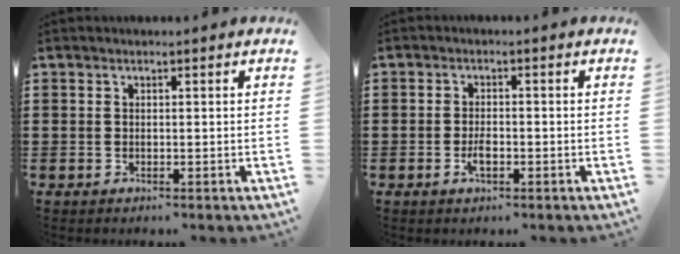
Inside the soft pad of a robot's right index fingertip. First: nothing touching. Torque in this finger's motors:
{"motor_torque": [1.30, 0.84, 0.20, 0.08]}